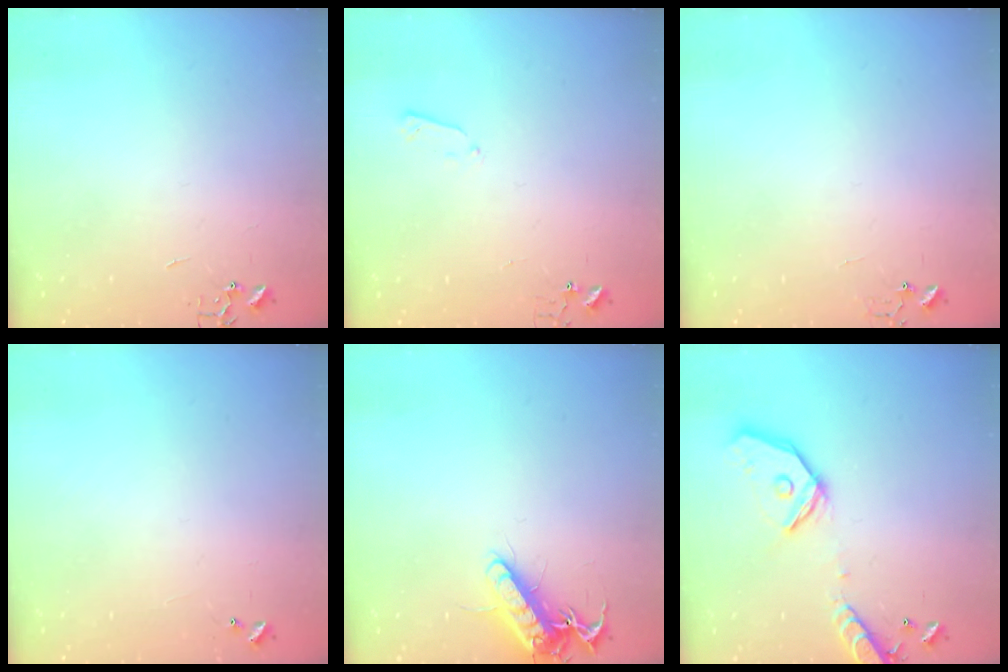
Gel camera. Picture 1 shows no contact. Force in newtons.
{"total": 3.0, "press": 3.0, "slide": 0.6}
{"total": 6.0, "press": 6.0, "slide": 0.6}
{"total": 3.7, "press": 3.7, "slide": 0.4}
{"total": 13.6, "press": 13.5, "slide": 1.8}
{"total": 16.6, "press": 16.4, "slide": 3.0}